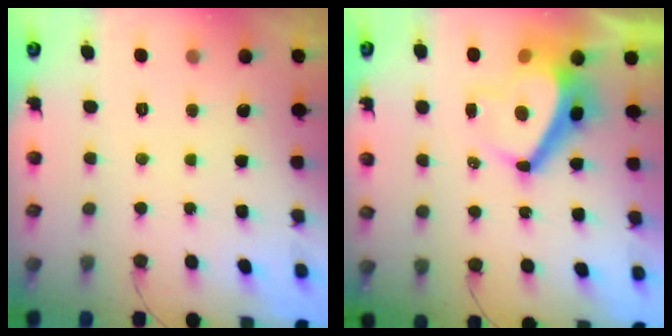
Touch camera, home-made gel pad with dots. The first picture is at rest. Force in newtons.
{"total": 11.1, "press": 11.1, "slide": 0.9}